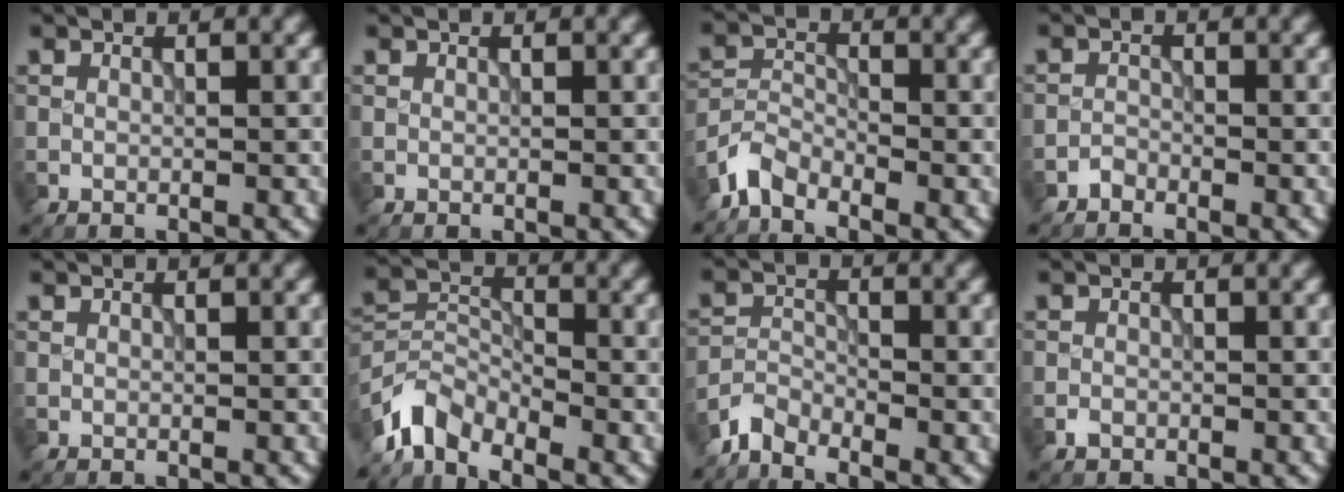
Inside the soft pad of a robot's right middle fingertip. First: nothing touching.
{"total": 0.0}
{"total": 3.0, "force": [-2.6, 1.0, 0.9], "torque": [-0.020, 0.003, -0.066]}
{"total": 1.0, "force": [-0.9, 0.3, 0.0], "torque": [0.004, 0.001, -0.020]}
{"total": 0.0}
{"total": 4.7, "force": [-3.9, 2.0, 1.7], "torque": [-0.030, -0.002, -0.091]}
{"total": 2.5, "force": [-2.4, 0.6, 0.6], "torque": [-0.011, 0.000, -0.058]}
{"total": 0.8, "force": [-0.5, 0.5, 0.2], "torque": [0.000, -0.003, -0.010]}